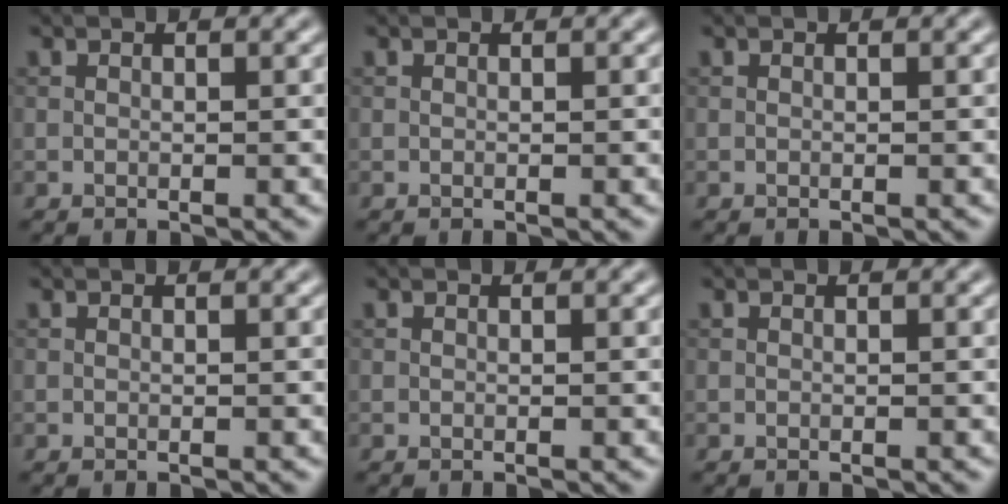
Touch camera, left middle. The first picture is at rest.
{"total": 0.0}
{"total": 0.0}
{"total": 0.0}
{"total": 0.0}
{"total": 0.0}